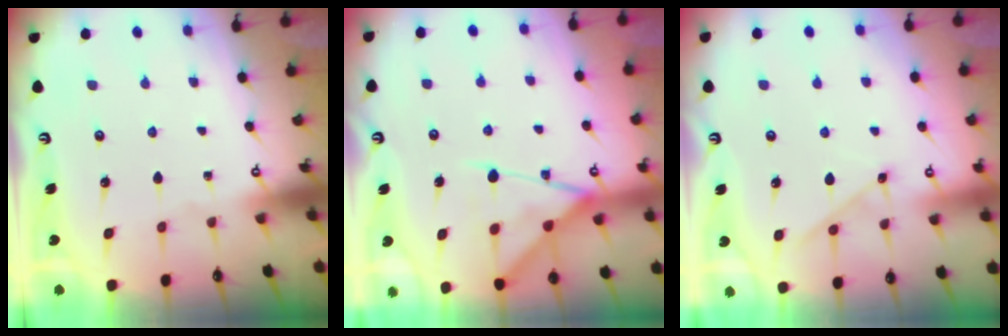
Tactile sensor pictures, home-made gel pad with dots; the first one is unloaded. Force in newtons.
{"total": 13.9, "press": 13.9, "slide": 1.2}
{"total": 4.4, "press": 4.4, "slide": 0.7}